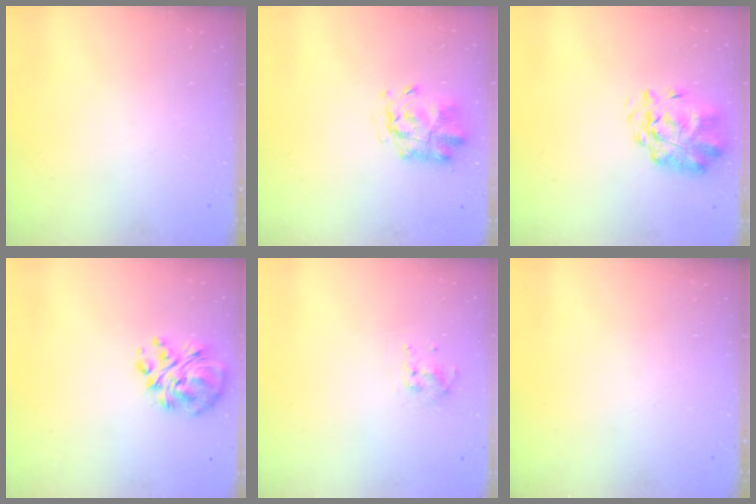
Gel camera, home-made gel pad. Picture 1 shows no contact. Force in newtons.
{"total": 2.6, "press": 2.4, "slide": 0.8}
{"total": 1.9, "press": 1.7, "slide": 0.9}
{"total": 10.1, "press": 9.6, "slide": 3.2}
{"total": 3.4, "press": 3.3, "slide": 1.0}
{"total": 0.0}